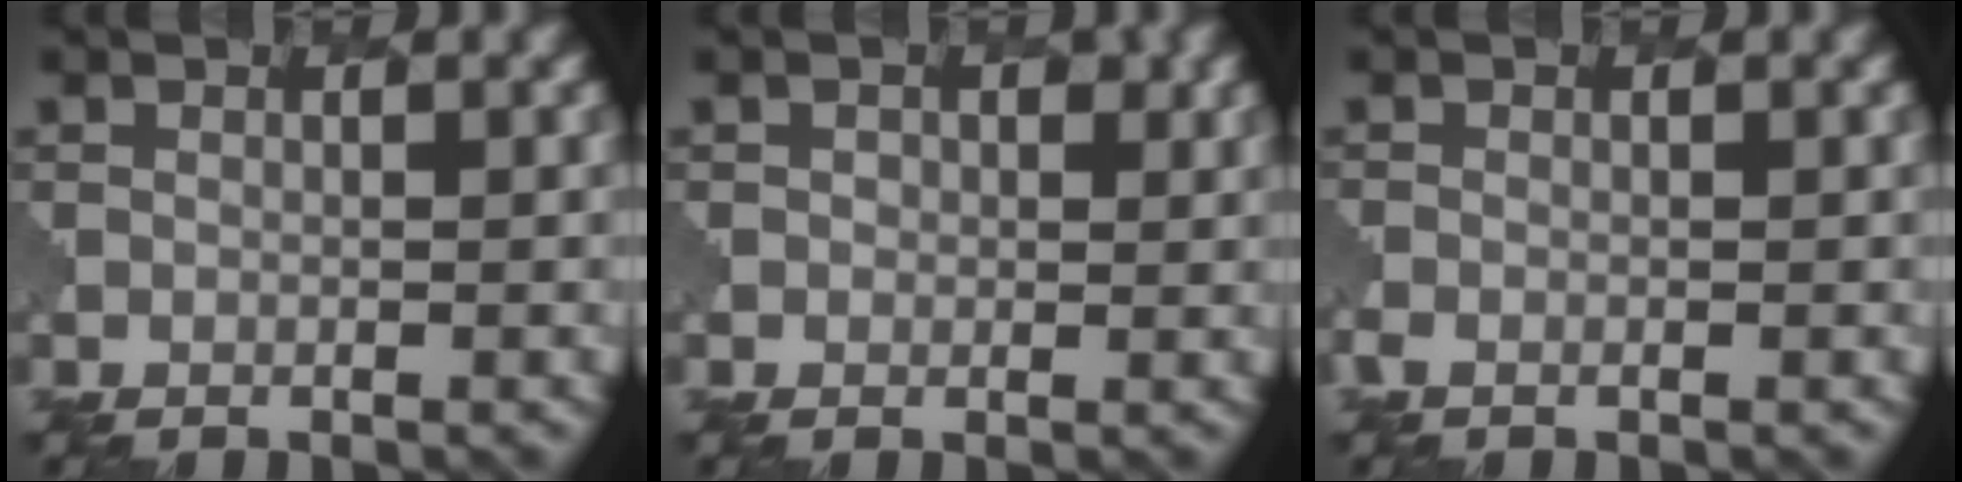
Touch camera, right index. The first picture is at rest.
{"total": 1.2, "force": [0.5, 1.1, 0.4], "torque": [-0.001, -0.003, 0.007]}
{"total": 0.9, "force": [-0.7, 0.3, 0.5], "torque": [-0.011, -0.005, -0.016]}